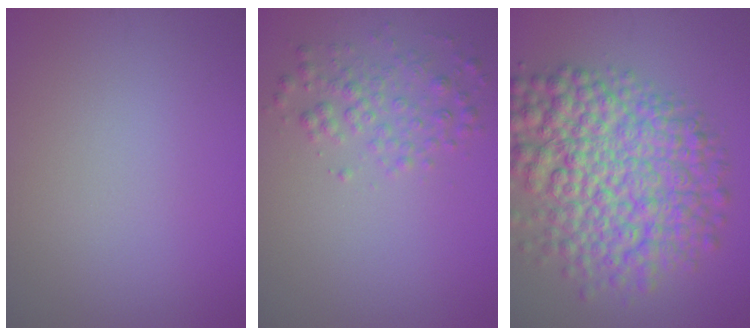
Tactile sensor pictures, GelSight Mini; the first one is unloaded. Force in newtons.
{"total": 2.4, "press": 2.4, "slide": 0.1}
{"total": 10.4, "press": 10.4, "slide": 0.3}